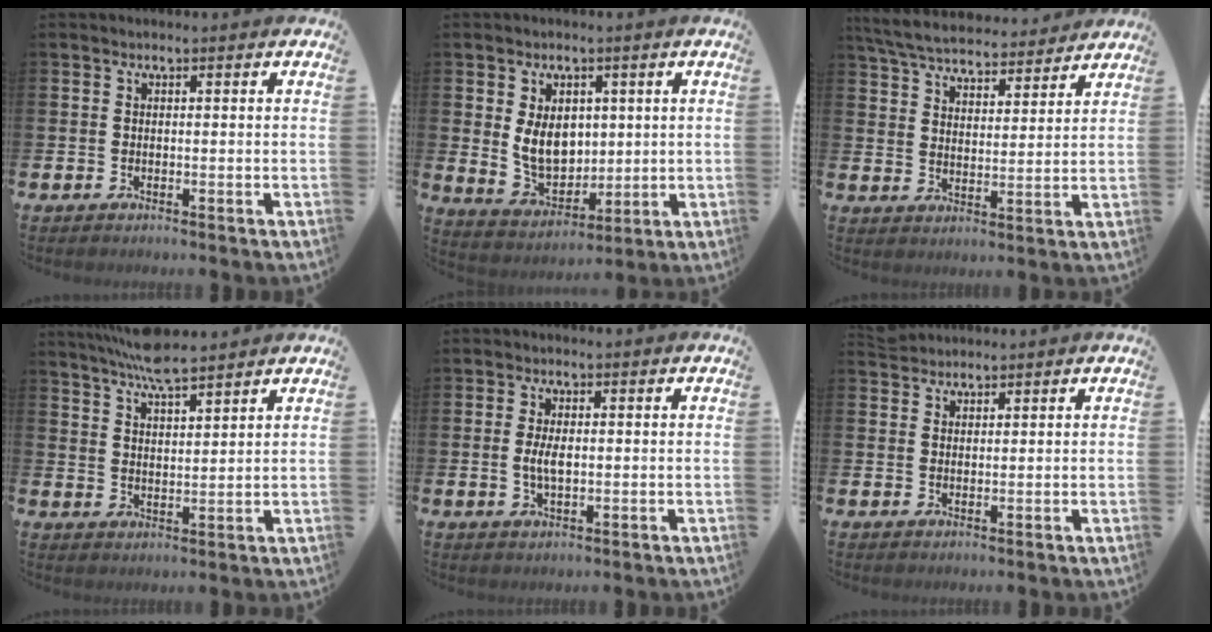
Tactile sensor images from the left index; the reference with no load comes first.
{"total": 6.1, "force": [1.3, 4.6, 3.8], "torque": [-0.062, 0.004, 0.021]}
{"total": 6.5, "force": [6.2, 1.4, 1.1], "torque": [-0.049, -0.038, 0.111]}
{"total": 6.1, "force": [5.8, 0.4, 1.6], "torque": [-0.048, -0.027, 0.106]}
{"total": 3.3, "force": [0.0, 1.5, 2.9], "torque": [-0.051, 0.003, -0.003]}
{"total": 2.3, "force": [2.2, 0.6, -0.1], "torque": [0.009, -0.008, 0.040]}